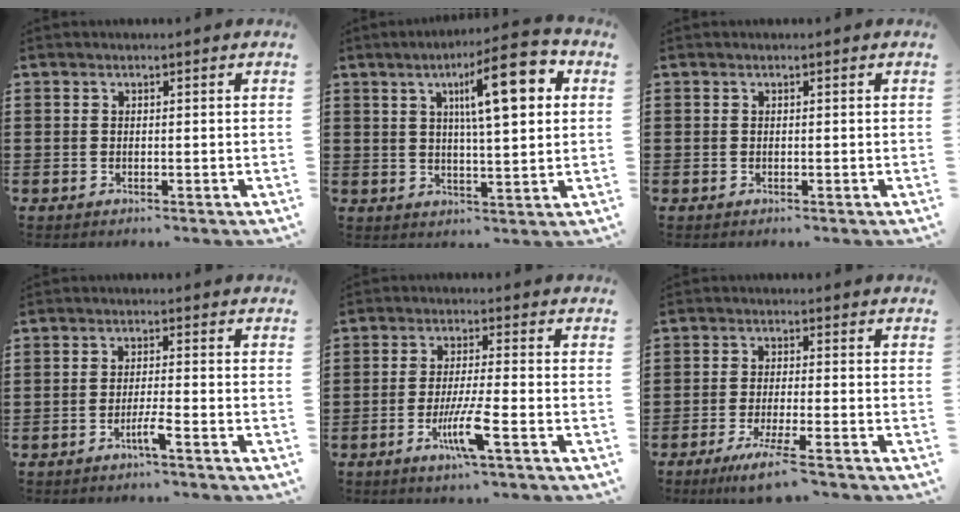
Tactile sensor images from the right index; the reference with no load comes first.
{"total": 12.2, "force": [4.3, 2.7, 11.0], "torque": [-0.185, 0.001, 0.064]}
{"total": 0.0}
{"total": 3.0, "force": [-1.8, -0.2, 2.4], "torque": [-0.040, -0.002, -0.035]}
{"total": 7.0, "force": [-3.0, 0.4, 6.3], "torque": [-0.129, -0.019, -0.057]}
{"total": 5.5, "force": [-4.0, -0.4, 3.8], "torque": [-0.080, -0.024, -0.074]}